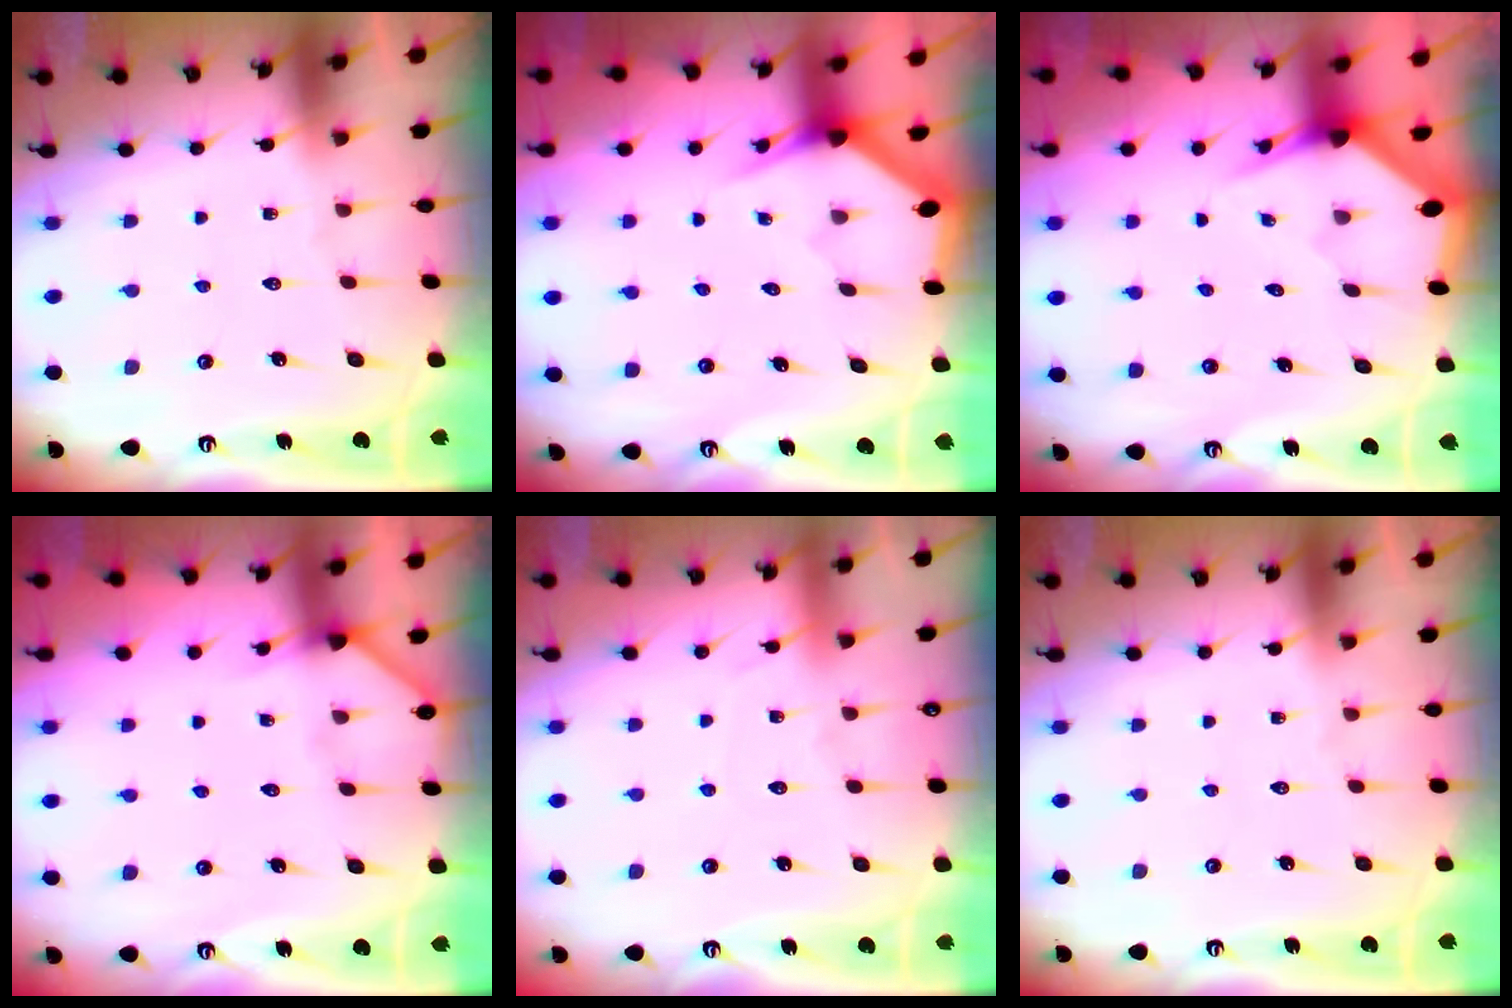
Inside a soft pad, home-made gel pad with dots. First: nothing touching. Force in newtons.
{"total": 2.9, "press": 2.9, "slide": 0.1}
{"total": 3.1, "press": 3.1, "slide": 0.2}
{"total": 3.7, "press": 3.7, "slide": 0.3}
{"total": 3.6, "press": 3.5, "slide": 0.5}
{"total": 0.0}